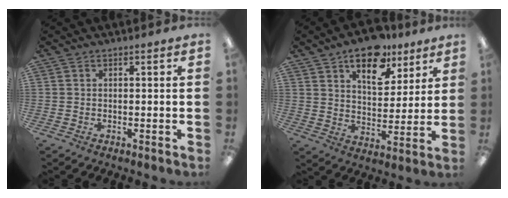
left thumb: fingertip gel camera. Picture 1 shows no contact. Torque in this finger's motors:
{"motor_torque": [0.85, 1.24, -0.12, 0.14, 0.05]}